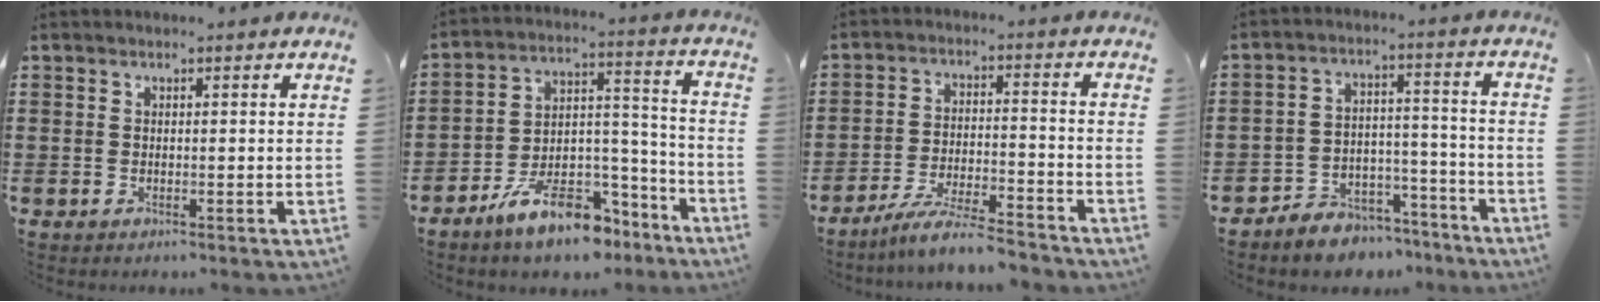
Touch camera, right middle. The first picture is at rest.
{"total": 11.1, "force": [-8.7, 4.1, 5.5], "torque": [-0.090, 0.045, -0.160]}
{"total": 6.6, "force": [-6.1, 0.1, 2.6], "torque": [-0.059, -0.009, -0.119]}
{"total": 5.8, "force": [-5.5, 1.8, 0.3], "torque": [-0.004, 0.020, -0.110]}